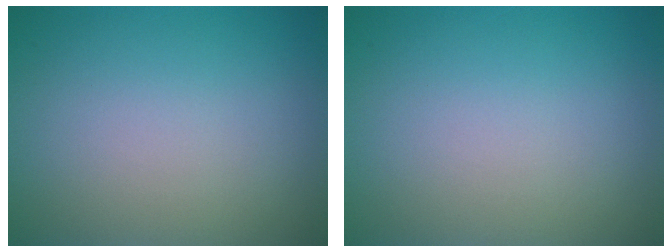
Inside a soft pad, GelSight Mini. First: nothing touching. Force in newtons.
{"total": 0.0}